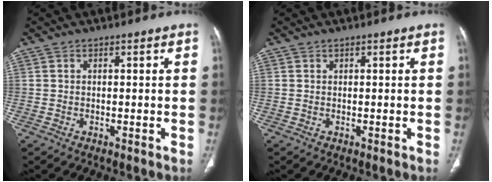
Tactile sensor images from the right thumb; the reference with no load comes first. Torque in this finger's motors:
{"motor_torque": [-0.04, 0.26, 0.22, -0.17, -0.07]}